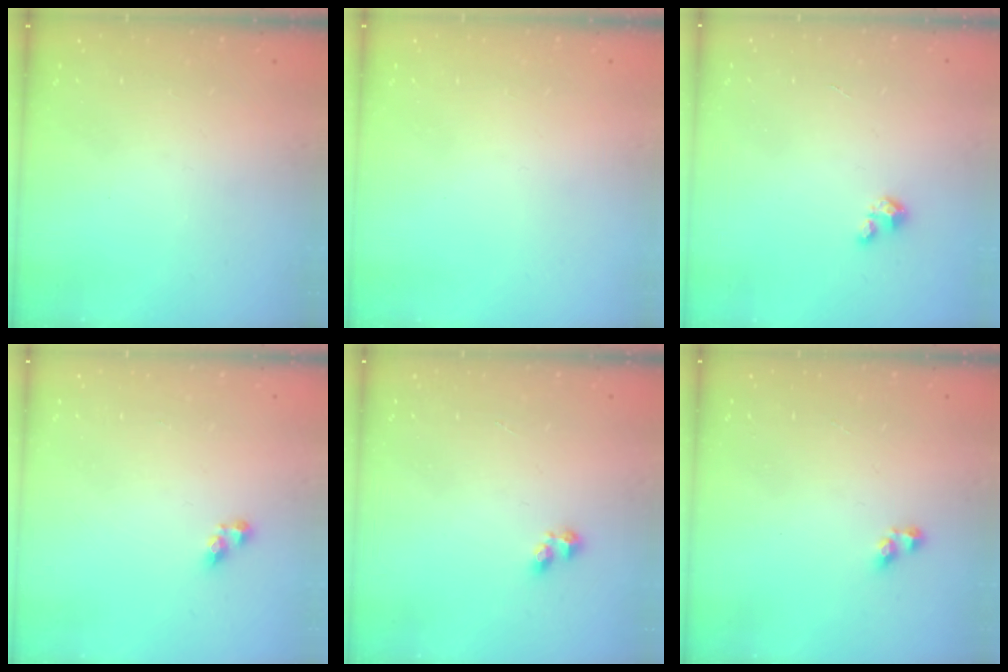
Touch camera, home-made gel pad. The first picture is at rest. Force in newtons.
{"total": 0.0}
{"total": 2.7, "press": 2.7, "slide": 0.2}
{"total": 4.6, "press": 4.6, "slide": 0.6}
{"total": 2.2, "press": 2.1, "slide": 0.7}
{"total": 2.5, "press": 2.5, "slide": 0.1}